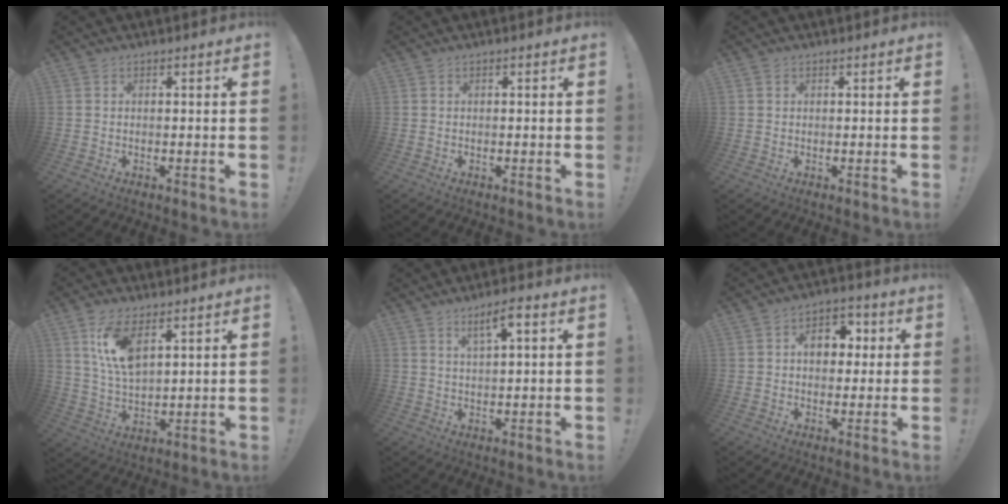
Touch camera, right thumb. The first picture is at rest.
{"total": 0.0}
{"total": 0.8, "force": [0.5, 0.6, 0.1], "torque": [-0.002, 0.003, 0.009]}
{"total": 10.8, "force": [5.8, 4.8, 7.8], "torque": [-0.159, -0.020, 0.103]}
{"total": 4.8, "force": [2.5, 0.6, 4.0], "torque": [-0.069, -0.006, 0.036]}
{"total": 8.5, "force": [1.4, 6.2, 5.7], "torque": [-0.072, 0.006, 0.022]}